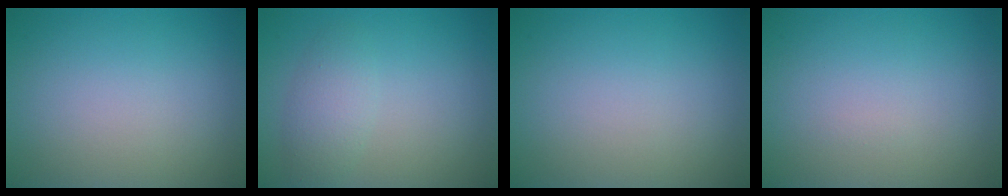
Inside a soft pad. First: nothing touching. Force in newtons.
{"total": 2.4, "press": 2.4, "slide": 0.1}
{"total": 0.0}
{"total": 0.0}